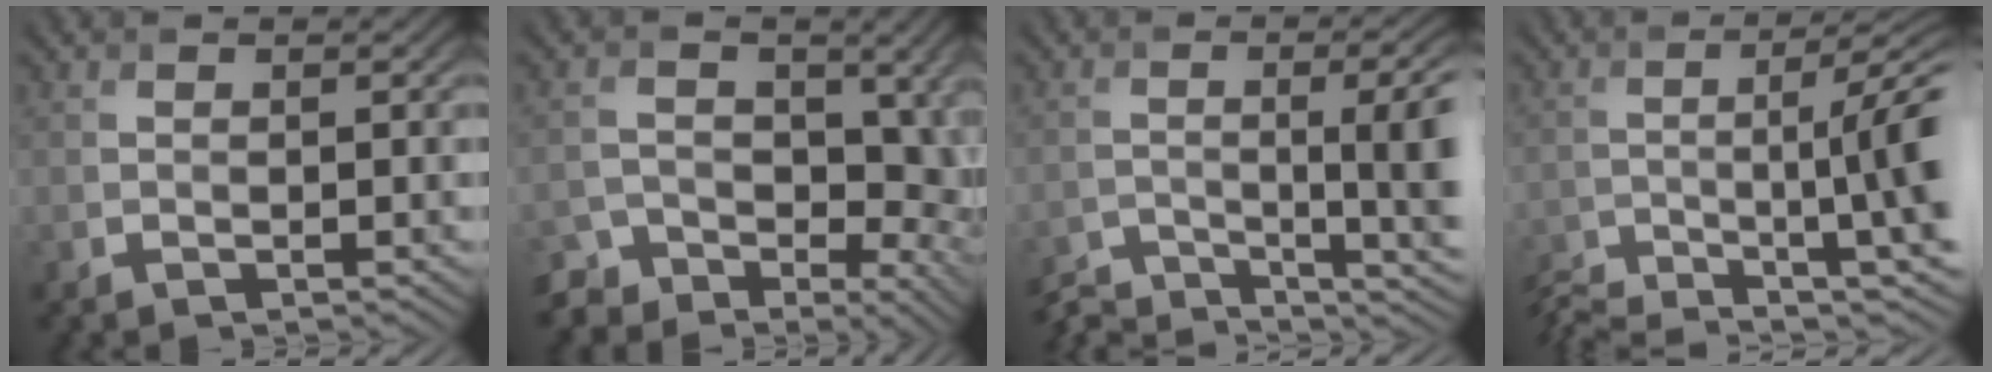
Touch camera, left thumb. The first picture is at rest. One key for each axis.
{"total": 9.4, "fx": -4.4, "fy": 6.9, "fz": 4.5, "tx": -0.059, "ty": -0.024, "tz": -0.060}
{"total": 9.7, "fx": -4.9, "fy": 2.9, "fz": 7.8, "tx": -0.100, "ty": -0.014, "tz": -0.083}
{"total": 13.7, "fx": -7.1, "fy": 2.2, "fz": 11.5, "tx": -0.158, "ty": -0.005, "tz": -0.116}